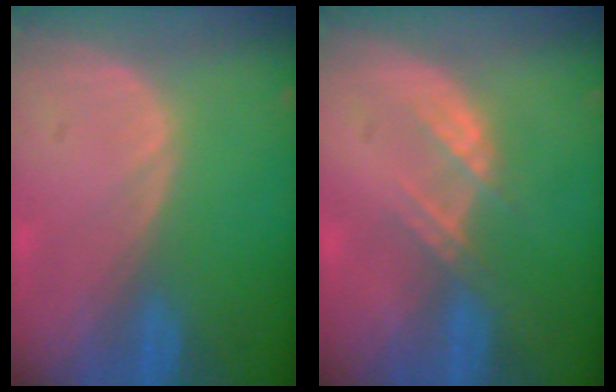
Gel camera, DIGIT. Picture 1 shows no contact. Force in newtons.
{"total": 2.7, "press": 2.7, "slide": 0.3}